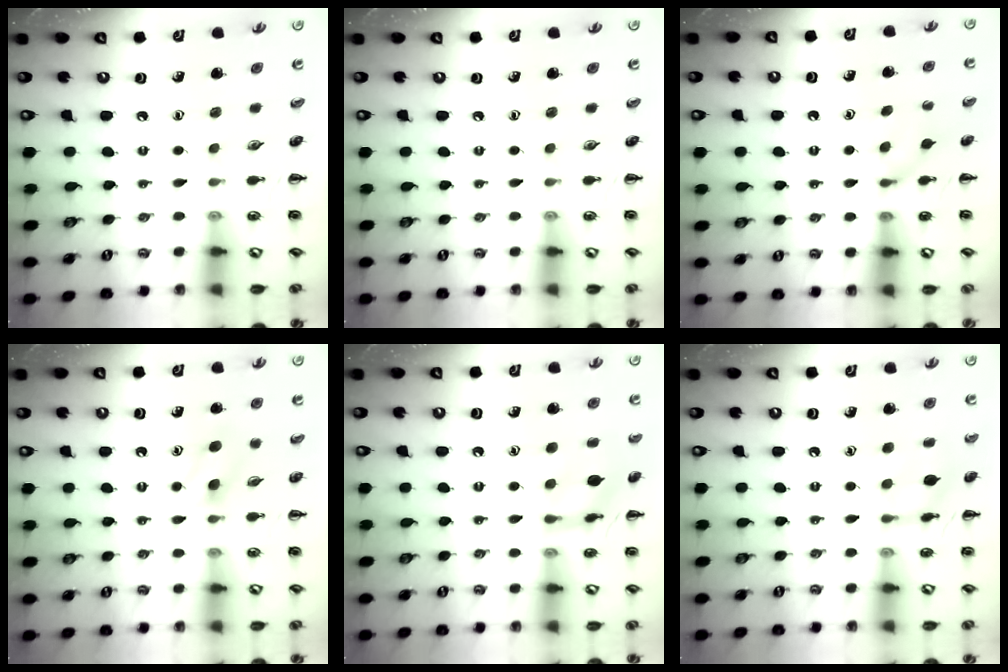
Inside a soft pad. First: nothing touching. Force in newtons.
{"total": 0.0}
{"total": 4.7, "press": 4.3, "slide": 1.7}
{"total": 3.9, "press": 3.7, "slide": 1.3}
{"total": 10.2, "press": 10.2, "slide": 0.7}
{"total": 7.8, "press": 7.7, "slide": 1.4}